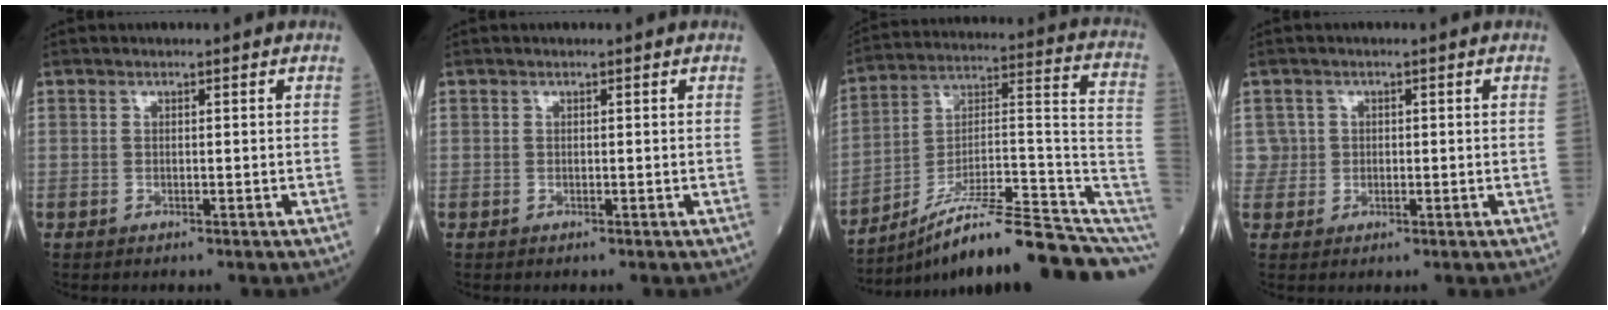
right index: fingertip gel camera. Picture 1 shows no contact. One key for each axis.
{"total": 0.0}
{"total": 20.5, "fx": -14.4, "fy": 2.2, "fz": 14.5, "tx": -0.145, "ty": 0.054, "tz": -0.222}
{"total": 2.3, "fx": 0.4, "fy": 2.2, "fz": -0.3, "tx": 0.024, "ty": 0.007, "tz": 0.003}